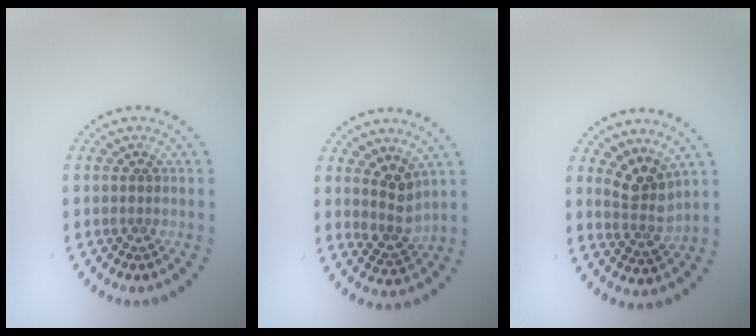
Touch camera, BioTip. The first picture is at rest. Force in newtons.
{"total": 2.6, "press": 2.0, "slide": 1.6}
{"total": 2.9, "press": 2.1, "slide": 2.0}